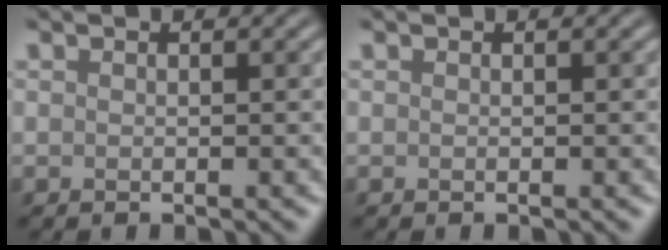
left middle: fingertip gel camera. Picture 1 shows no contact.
{"total": 0.0}